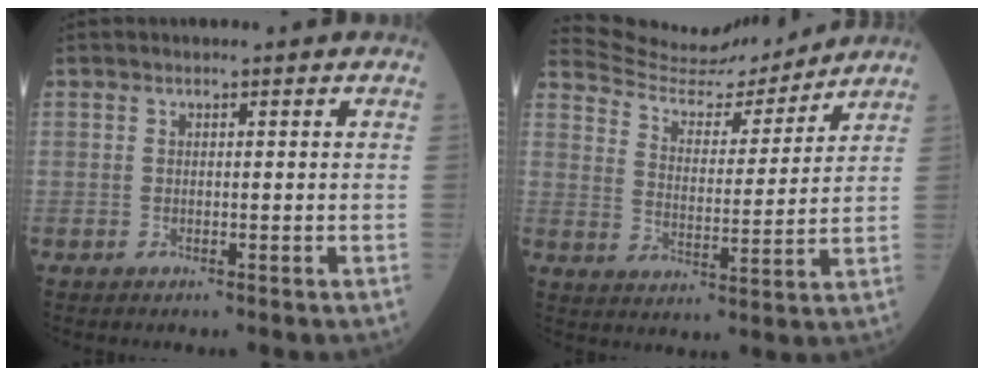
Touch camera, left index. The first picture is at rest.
{"total": 12.7, "force": [12.5, 1.6, 1.8], "torque": [-0.040, 0.000, 0.202]}